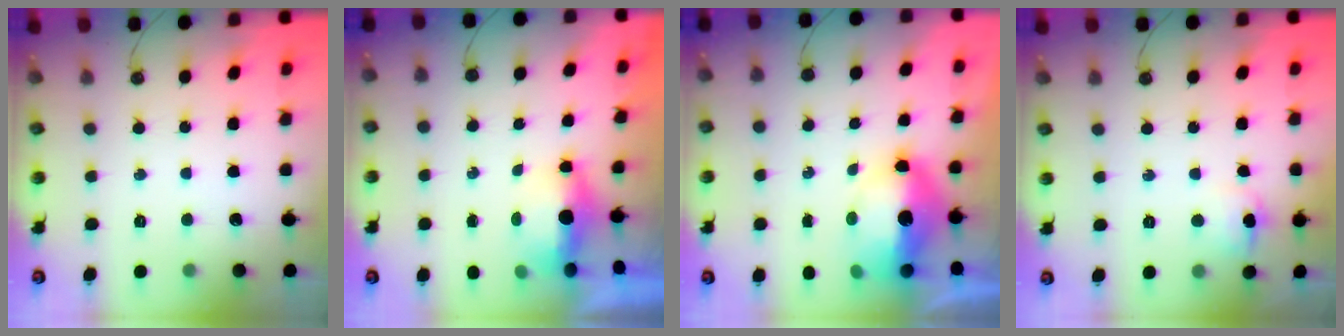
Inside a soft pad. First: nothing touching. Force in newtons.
{"total": 4.9, "press": 4.8, "slide": 1.2}
{"total": 11.7, "press": 11.0, "slide": 4.1}
{"total": 4.7, "press": 4.5, "slide": 1.5}